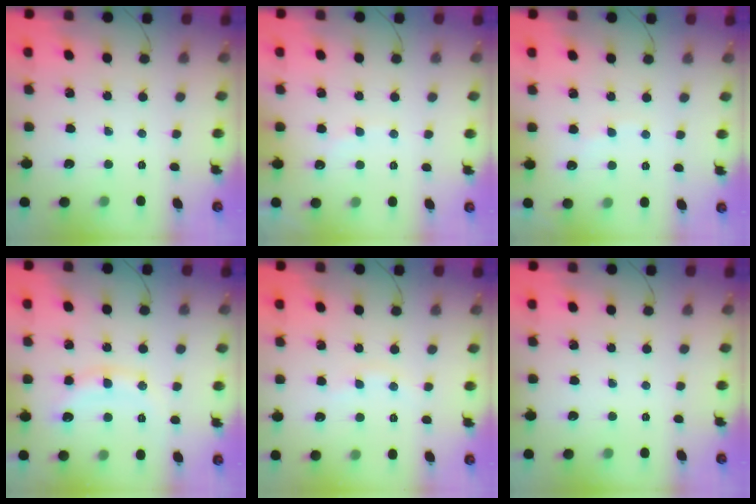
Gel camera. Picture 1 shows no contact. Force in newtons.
{"total": 6.0, "press": 5.9, "slide": 1.1}
{"total": 5.7, "press": 5.7, "slide": 1.0}
{"total": 10.6, "press": 10.6, "slide": 0.7}
{"total": 4.4, "press": 4.2, "slide": 1.4}
{"total": 0.0}